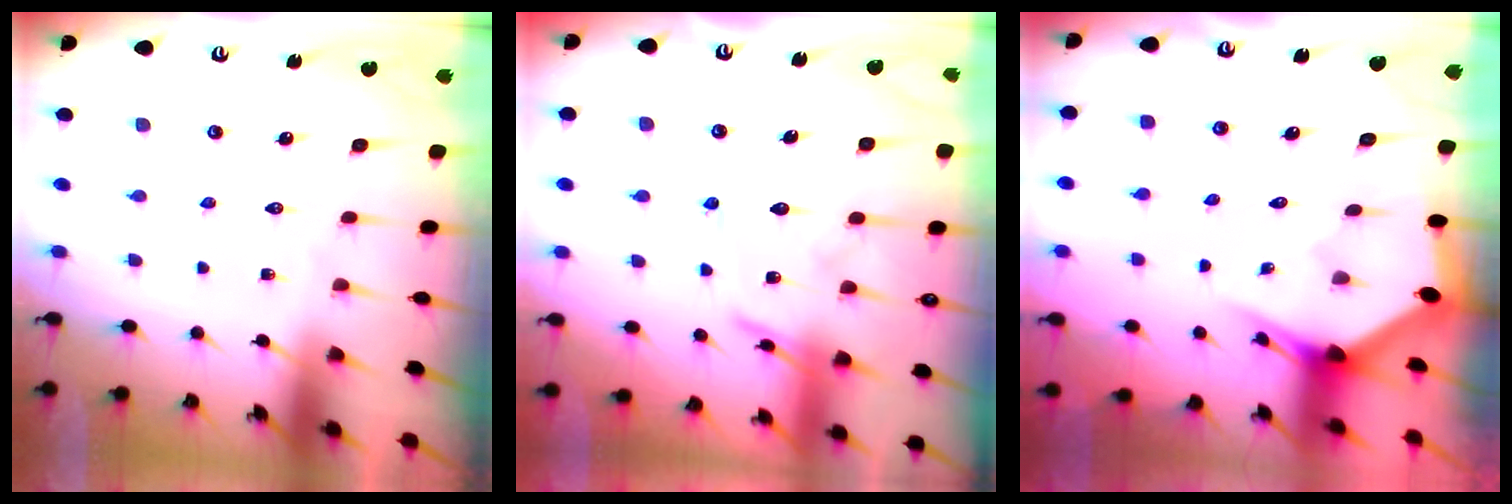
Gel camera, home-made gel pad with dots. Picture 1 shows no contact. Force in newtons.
{"total": 14.8, "press": 14.8, "slide": 1.3}
{"total": 2.8, "press": 2.8, "slide": 0.2}